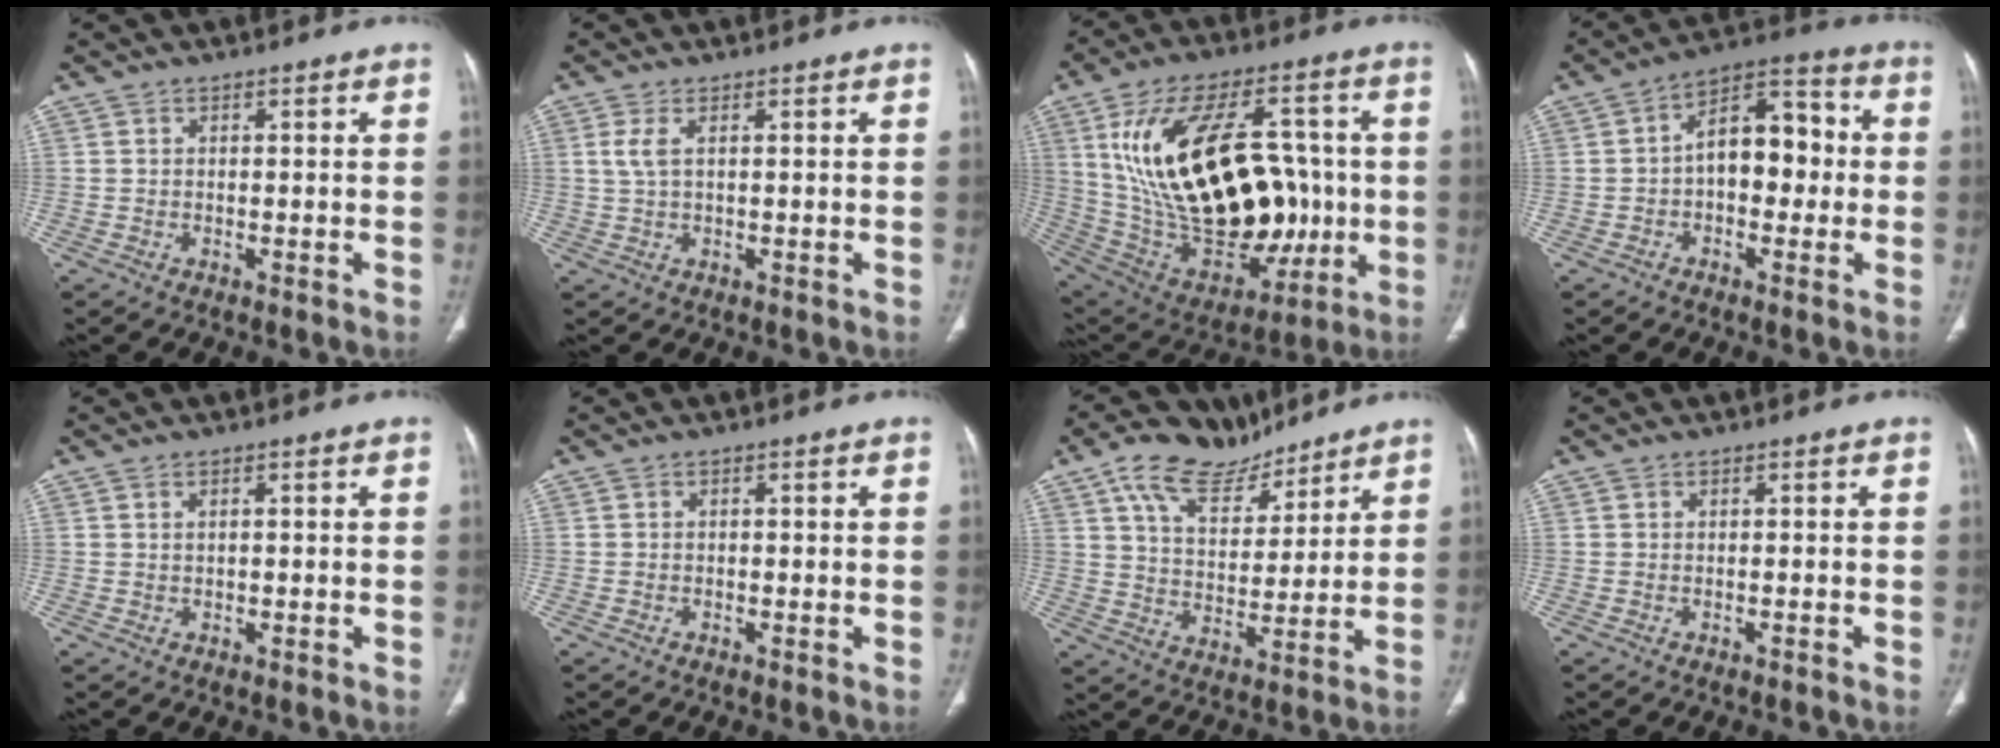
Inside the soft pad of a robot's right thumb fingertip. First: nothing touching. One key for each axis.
{"total": 2.9, "fx": 0.9, "fy": 1.0, "fz": 2.5, "tx": -0.070, "ty": 0.004, "tz": 0.028}
{"total": 31.6, "fx": 1.4, "fy": 18.0, "fz": 25.9, "tx": -0.446, "ty": 0.009, "tz": 0.056}
{"total": 11.7, "fx": -0.2, "fy": 7.1, "fz": 9.3, "tx": -0.109, "ty": 0.038, "tz": -0.015}
{"total": 0.6, "fx": 0.2, "fy": 0.3, "fz": 0.4, "tx": -0.011, "ty": 0.002, "tz": 0.005}
{"total": 0.0}
{"total": 14.0, "fx": 9.9, "fy": 7.3, "fz": 6.7, "tx": -0.087, "ty": -0.040, "tz": 0.181}
{"total": 0.0}